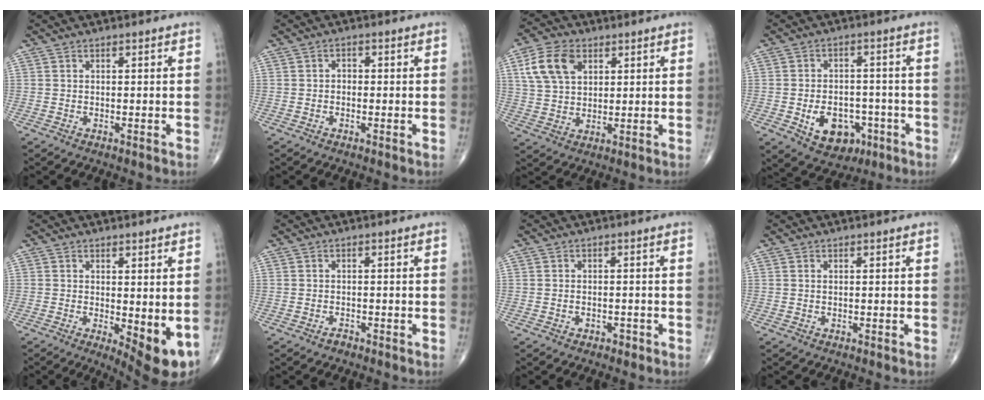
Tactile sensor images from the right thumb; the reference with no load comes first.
{"total": 1.3, "force": [-0.2, 1.0, 0.8], "torque": [-0.002, 0.006, -0.008]}
{"total": 9.9, "force": [3.8, 6.5, 6.5], "torque": [-0.114, -0.001, 0.074]}
{"total": 10.3, "force": [-3.7, 7.3, 6.2], "torque": [-0.065, 0.025, -0.043]}
{"total": 7.6, "force": [-0.7, 2.7, 7.1], "torque": [-0.092, -0.020, -0.002]}
{"total": 1.0, "force": [-0.8, 0.5, 0.3], "torque": [-0.005, 0.002, -0.015]}
{"total": 1.4, "force": [-0.8, 0.9, 0.6], "torque": [-0.011, 0.009, -0.011]}
{"total": 0.0}